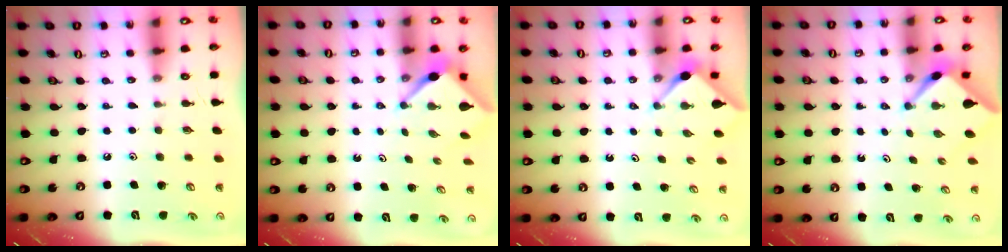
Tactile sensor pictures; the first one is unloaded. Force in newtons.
{"total": 3.0, "press": 3.0, "slide": 0.2}
{"total": 2.8, "press": 2.8, "slide": 0.4}
{"total": 2.6, "press": 2.6, "slide": 0.3}